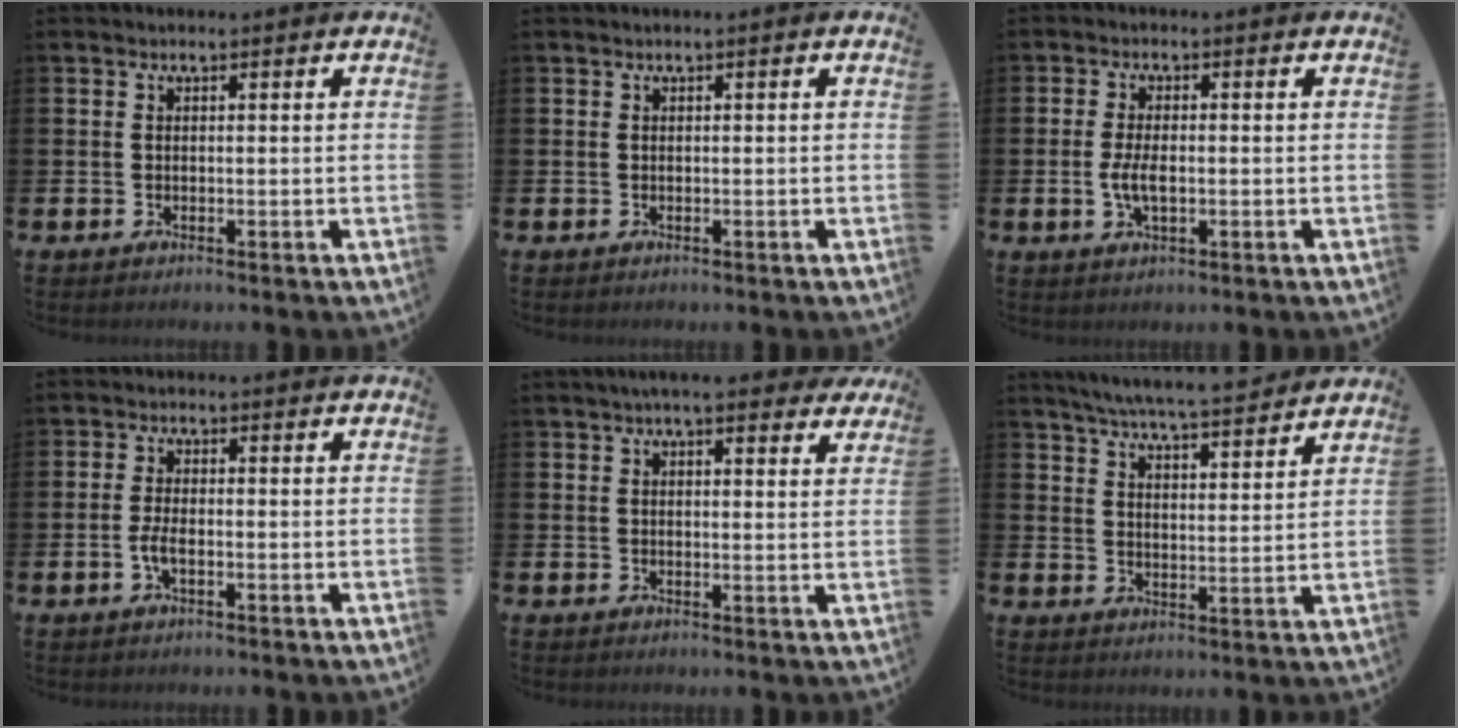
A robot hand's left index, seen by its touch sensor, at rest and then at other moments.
{"total": 0.0}
{"total": 3.6, "force": [-0.4, 1.6, 3.1], "torque": [-0.062, 0.001, -0.010]}
{"total": 2.5, "force": [-0.8, 0.9, 2.2], "torque": [-0.045, -0.001, -0.018]}
{"total": 4.6, "force": [3.9, 0.9, 2.1], "torque": [-0.040, -0.010, 0.069]}
{"total": 6.5, "force": [6.3, -0.1, 1.5], "torque": [-0.042, -0.043, 0.110]}